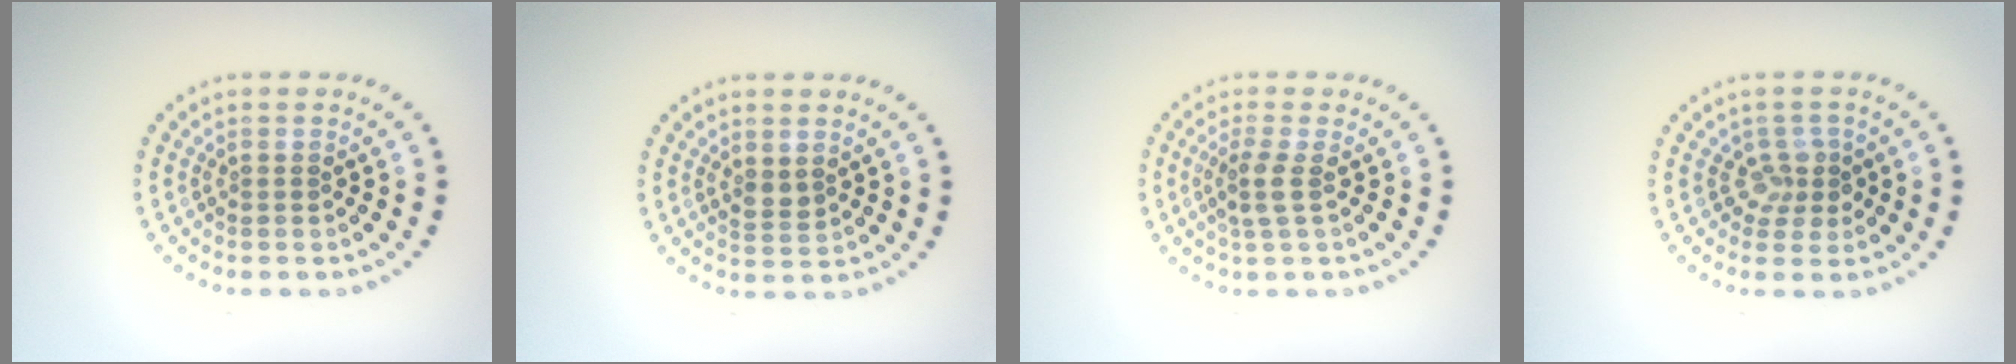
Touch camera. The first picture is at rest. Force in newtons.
{"total": 1.5, "press": 1.4, "slide": 0.5}
{"total": 1.9, "press": 1.6, "slide": 1.1}
{"total": 2.1, "press": 1.7, "slide": 1.3}